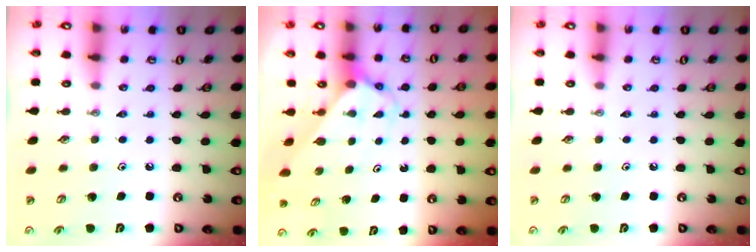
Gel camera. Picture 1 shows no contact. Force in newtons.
{"total": 2.7, "press": 2.7, "slide": 0.2}
{"total": 0.0}